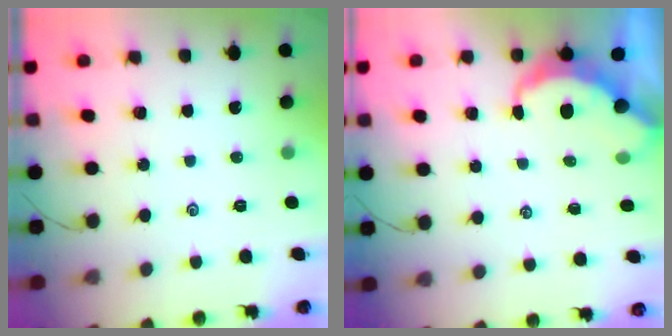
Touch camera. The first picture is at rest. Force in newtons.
{"total": 5.8, "press": 5.8, "slide": 0.4}